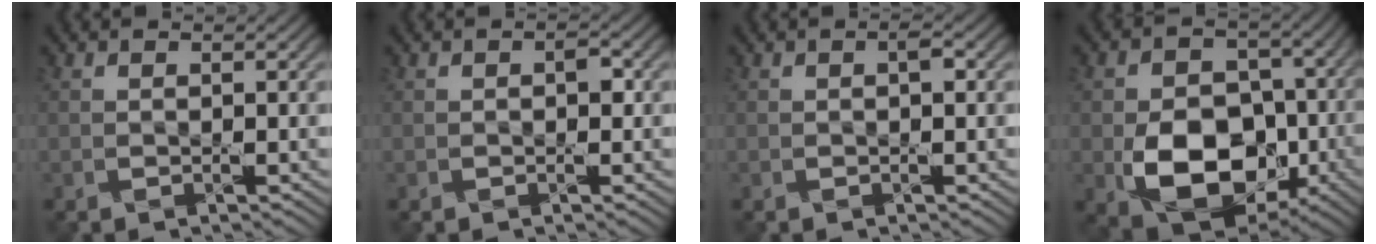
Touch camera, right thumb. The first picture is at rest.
{"total": 1.0, "force": [0.0, 0.6, 0.8], "torque": [-0.007, 0.000, -0.004]}
{"total": 0.6, "force": [0.1, 0.2, 0.6], "torque": [-0.007, 0.002, -0.001]}
{"total": 13.0, "force": [-3.7, 9.3, 8.3], "torque": [-0.145, -0.029, -0.069]}